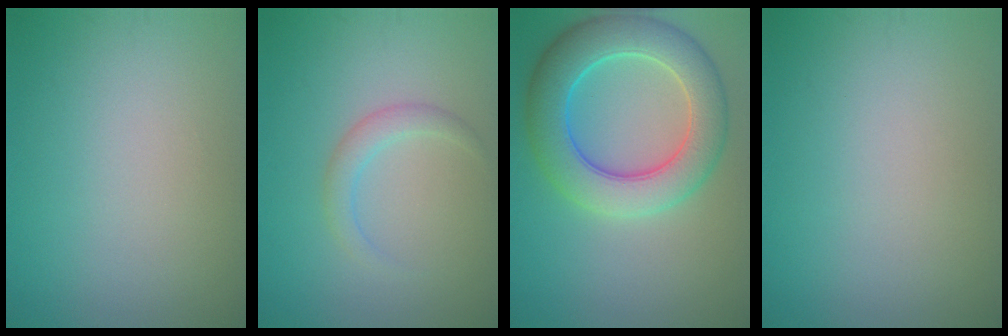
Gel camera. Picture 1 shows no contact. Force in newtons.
{"total": 1.8, "press": 1.8, "slide": 0.2}
{"total": 7.9, "press": 7.9, "slide": 0.3}
{"total": 0.0}